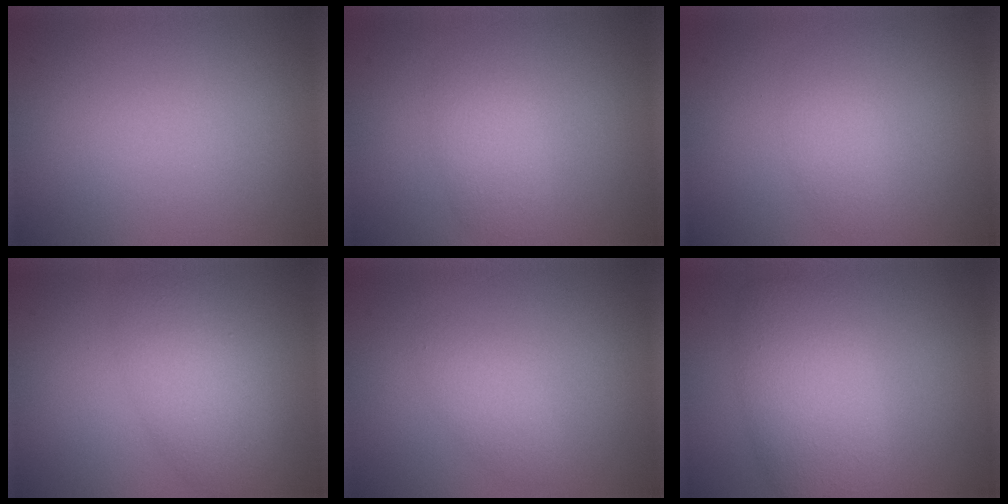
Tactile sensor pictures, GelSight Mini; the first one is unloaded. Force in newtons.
{"total": 2.3, "press": 2.3, "slide": 0.1}
{"total": 1.4, "press": 1.4, "slide": 0.0}
{"total": 4.4, "press": 4.4, "slide": 0.1}
{"total": 1.7, "press": 1.6, "slide": 0.0}
{"total": 5.6, "press": 5.6, "slide": 0.1}